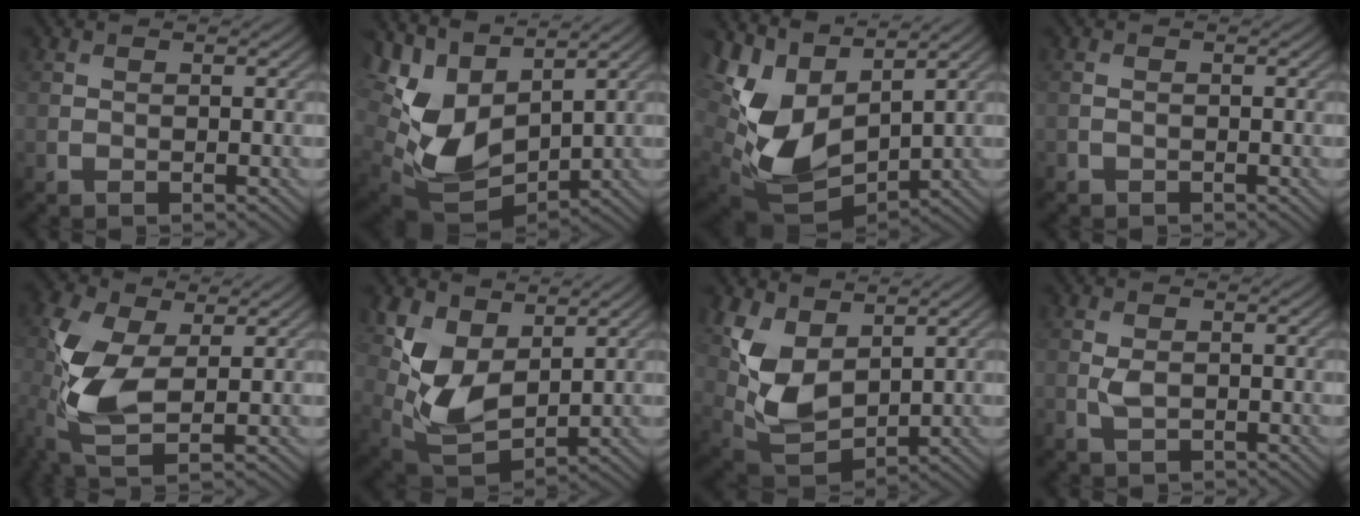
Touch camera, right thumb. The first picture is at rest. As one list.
[{"total": 10.5, "force": [2.7, 6.5, 7.8], "torque": [-0.181, -0.012, 0.057]}, {"total": 11.5, "force": [3.1, 7.4, 8.3], "torque": [-0.203, -0.005, 0.064]}, {"total": 0.8, "force": [-0.4, 0.6, 0.3], "torque": [-0.005, -0.002, -0.010]}, {"total": 10.1, "force": [-0.3, 5.3, 8.5], "torque": [-0.227, 0.003, -0.012]}, {"total": 10.4, "force": [4.0, 6.0, 7.5], "torque": [-0.186, -0.003, 0.079]}, {"total": 10.1, "force": [3.9, 5.9, 7.3], "torque": [-0.184, 0.000, 0.079]}, {"total": 2.2, "force": [-0.7, 1.4, 1.5], "torque": [-0.037, -0.003, -0.017]}]